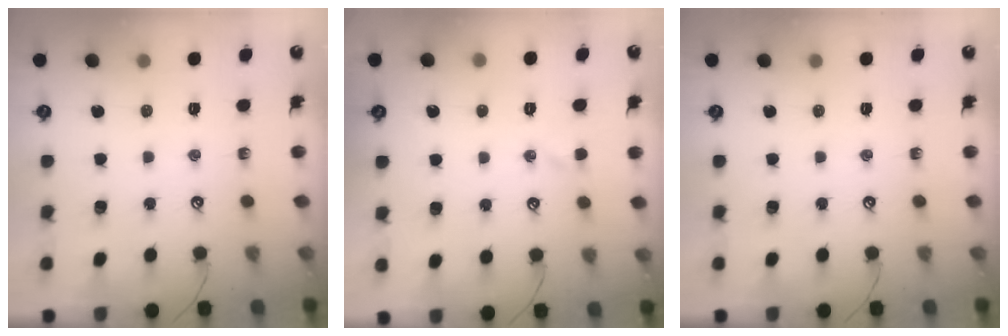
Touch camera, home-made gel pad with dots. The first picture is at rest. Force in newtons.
{"total": 0.8, "press": 0.8, "slide": 0.1}
{"total": 0.0}